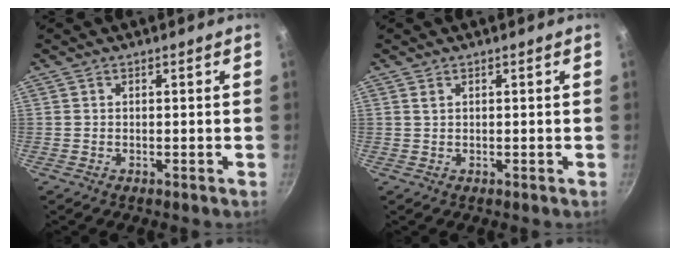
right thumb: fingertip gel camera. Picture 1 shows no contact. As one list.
[{"total": 0.7, "force": [0.4, 0.3, 0.4], "torque": [-0.008, -0.001, 0.010]}]